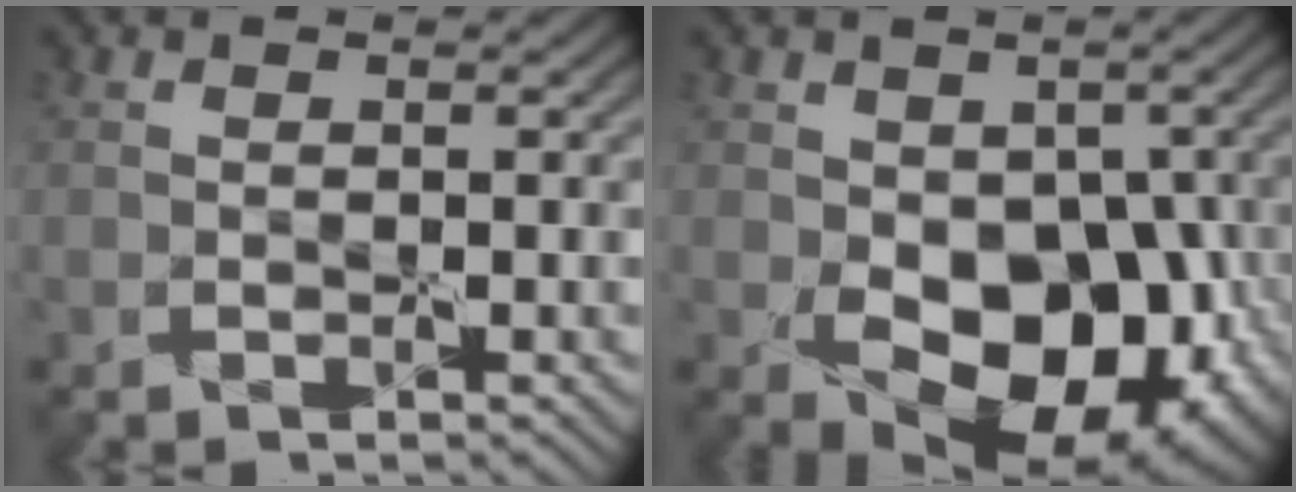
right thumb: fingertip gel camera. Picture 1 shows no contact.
{"total": 11.4, "force": [-2.8, 7.4, 8.1], "torque": [-0.096, -0.018, -0.030]}